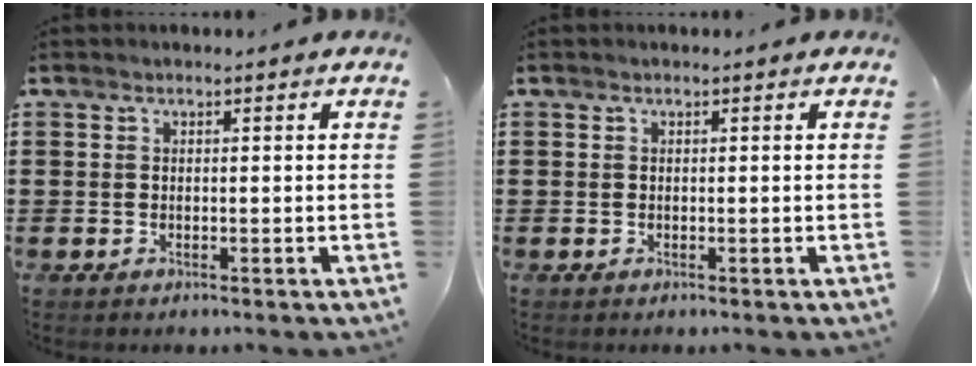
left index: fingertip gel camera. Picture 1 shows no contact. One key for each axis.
{"total": 0.0}